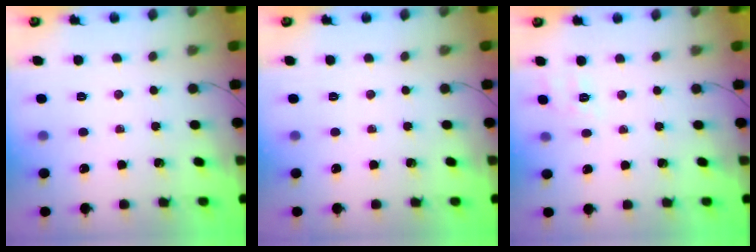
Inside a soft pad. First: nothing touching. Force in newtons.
{"total": 0.0}
{"total": 6.6, "press": 6.3, "slide": 2.0}